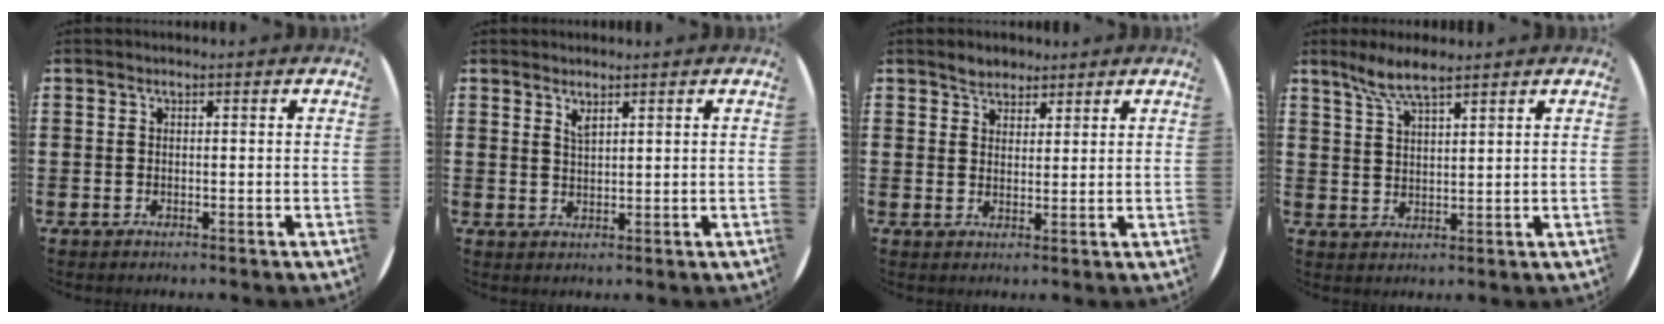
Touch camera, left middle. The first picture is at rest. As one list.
[{"total": 1.6, "force": [1.5, 0.2, 0.7], "torque": [-0.006, -0.002, 0.024]}, {"total": 2.6, "force": [2.3, 1.1, 0.0], "torque": [-0.003, 0.006, 0.046]}, {"total": 5.0, "force": [4.1, 0.6, 2.8], "torque": [-0.064, 0.000, 0.073]}]